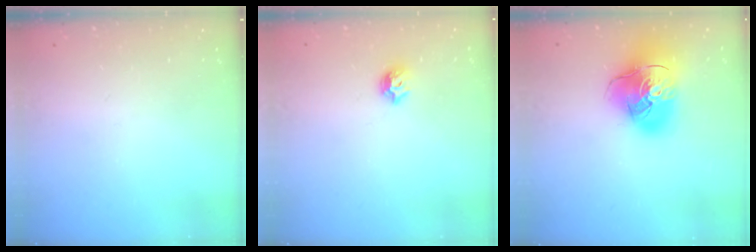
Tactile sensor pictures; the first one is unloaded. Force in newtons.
{"total": 5.6, "press": 5.5, "slide": 0.9}
{"total": 19.7, "press": 19.5, "slide": 2.7}